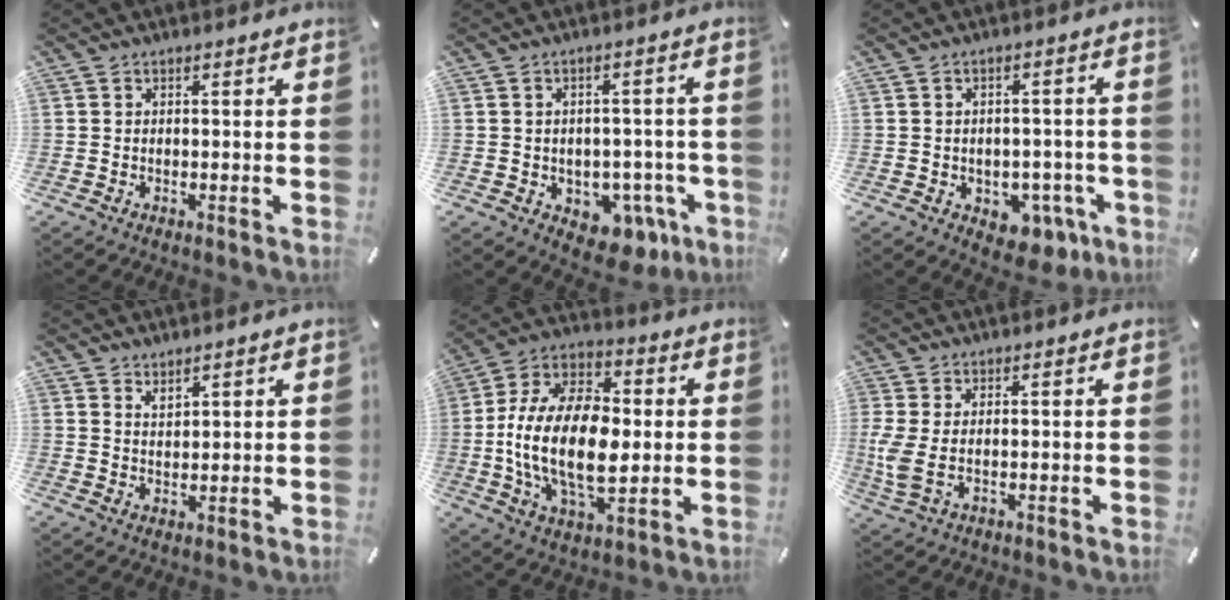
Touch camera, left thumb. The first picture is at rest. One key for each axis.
{"total": 7.1, "fx": -2.0, "fy": 5.9, "fz": 3.5, "tx": -0.034, "ty": 0.010, "tz": -0.028}
{"total": 5.7, "fx": -1.6, "fy": 4.7, "fz": 2.8, "tx": -0.030, "ty": 0.007, "tz": -0.026}
{"total": 2.7, "fx": 2.5, "fy": 1.0, "fz": 0.0, "tx": -0.001, "ty": -0.013, "tz": 0.050}
{"total": 20.4, "fx": -1.6, "fy": 12.6, "fz": 16.0, "tx": -0.340, "ty": 0.003, "tz": -0.030}
{"total": 5.0, "fx": 0.5, "fy": 1.8, "fz": 4.6, "tx": -0.109, "ty": -0.013, "tz": 0.009}